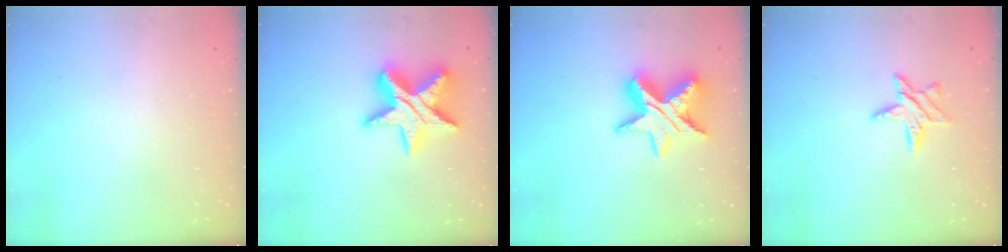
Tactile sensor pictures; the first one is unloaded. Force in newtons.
{"total": 17.0, "press": 16.9, "slide": 1.2}
{"total": 13.6, "press": 13.6, "slide": 0.9}
{"total": 7.8, "press": 7.8, "slide": 0.4}